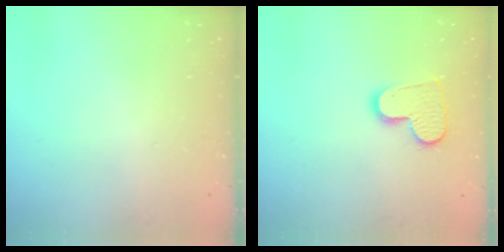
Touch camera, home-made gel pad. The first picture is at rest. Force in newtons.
{"total": 12.0, "press": 11.9, "slide": 0.8}